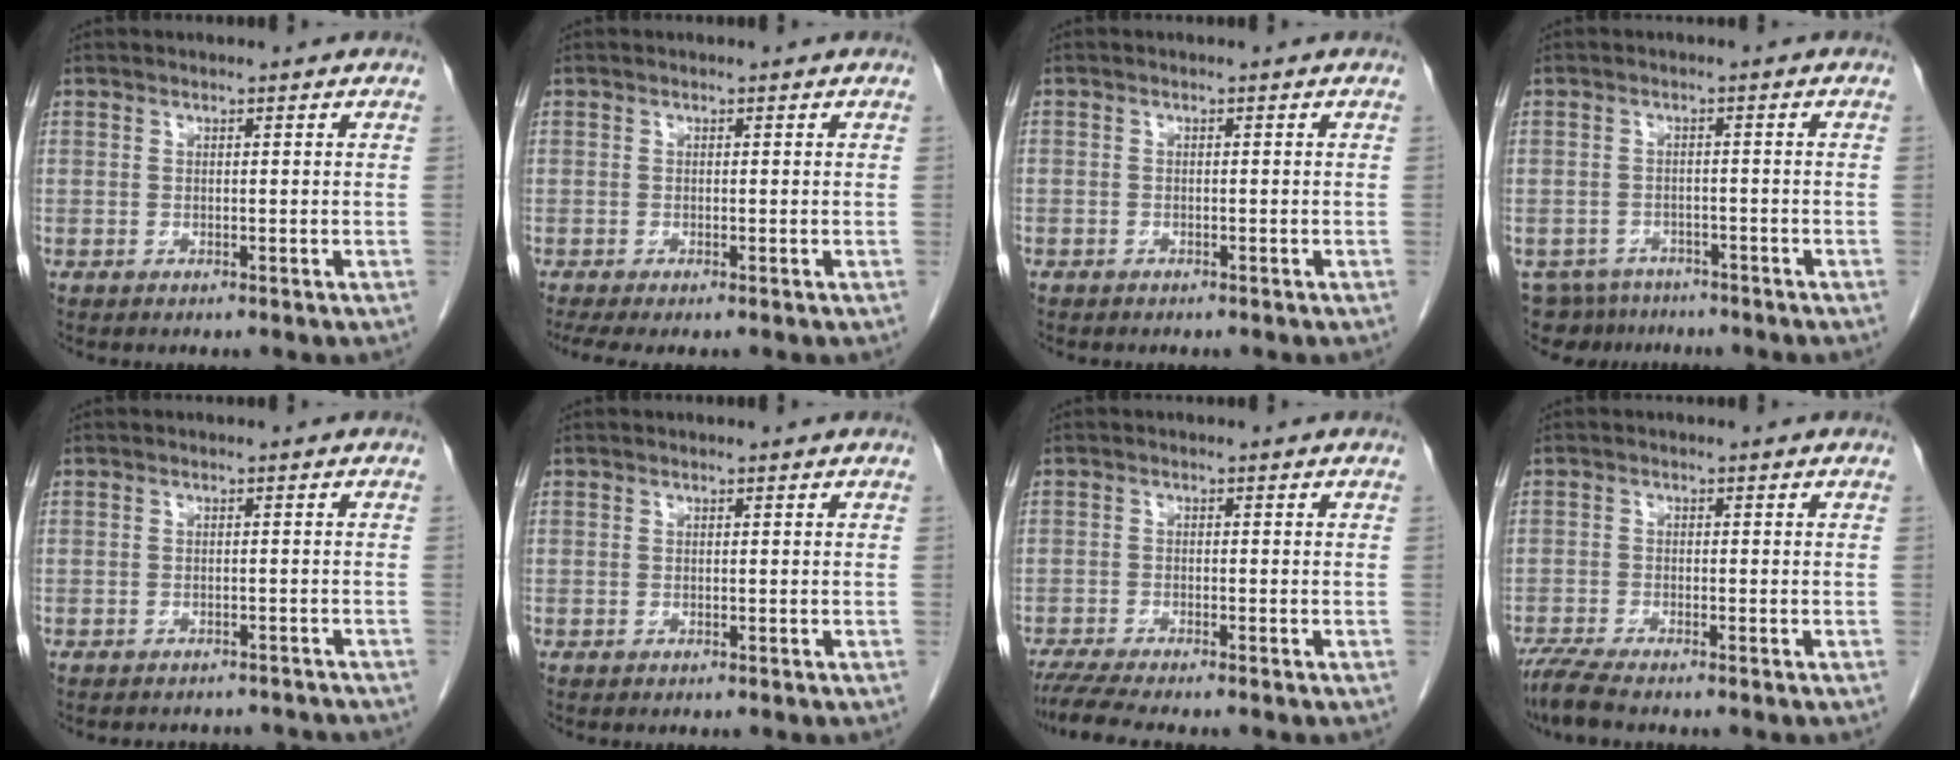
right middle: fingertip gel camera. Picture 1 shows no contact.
{"total": 2.6, "force": [-1.9, 0.3, 1.7], "torque": [-0.033, -0.010, -0.035]}
{"total": 0.6, "force": [-0.4, 0.4, 0.1], "torque": [-0.006, 0.003, -0.009]}
{"total": 6.3, "force": [-5.5, 3.1, 0.1], "torque": [0.000, 0.003, -0.079]}
{"total": 6.8, "force": [-6.4, 2.1, 1.0], "torque": [-0.008, 0.010, -0.066]}
{"total": 0.0}
{"total": 6.2, "force": [-5.3, -0.1, 3.1], "torque": [-0.050, -0.019, -0.090]}
{"total": 3.9, "force": [-3.3, 0.0, 2.1], "torque": [-0.046, -0.013, -0.065]}